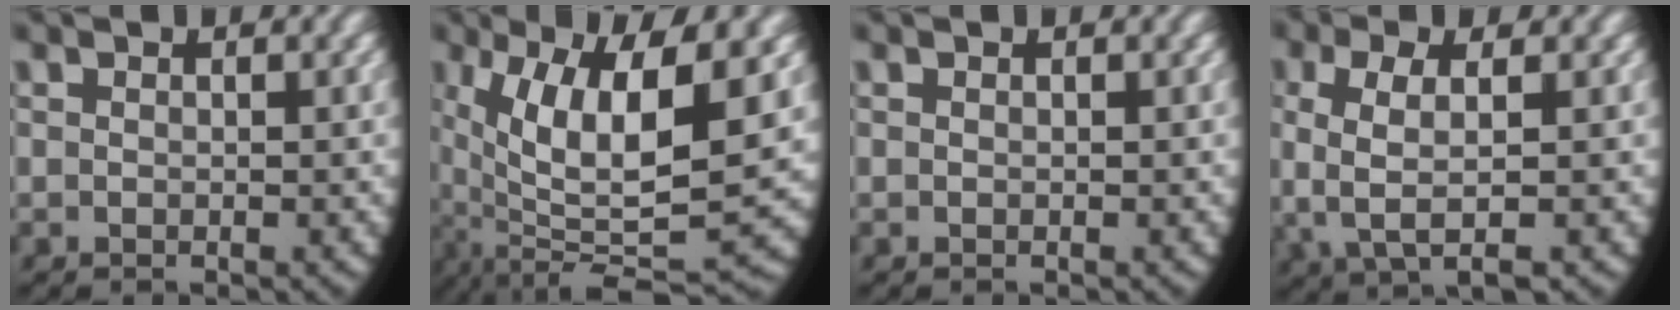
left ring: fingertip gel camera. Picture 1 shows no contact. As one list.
[{"total": 12.9, "force": [-1.7, 6.3, 11.2], "torque": [-0.207, -0.044, 0.002]}, {"total": 0.0}, {"total": 5.6, "force": [0.3, 2.7, 4.9], "torque": [-0.114, -0.012, 0.018]}]